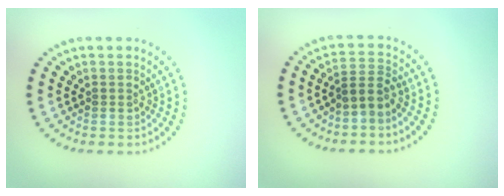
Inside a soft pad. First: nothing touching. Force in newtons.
{"total": 2.2, "press": 1.5, "slide": 1.6}